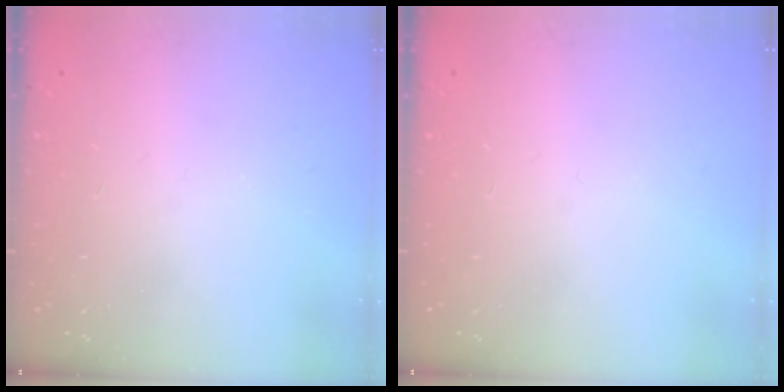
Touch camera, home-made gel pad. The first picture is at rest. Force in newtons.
{"total": 0.0}